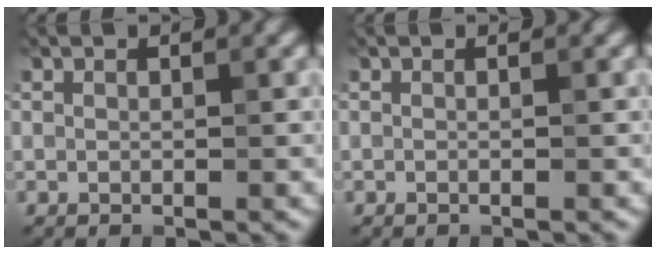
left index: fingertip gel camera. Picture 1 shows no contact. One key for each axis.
{"total": 0.0}